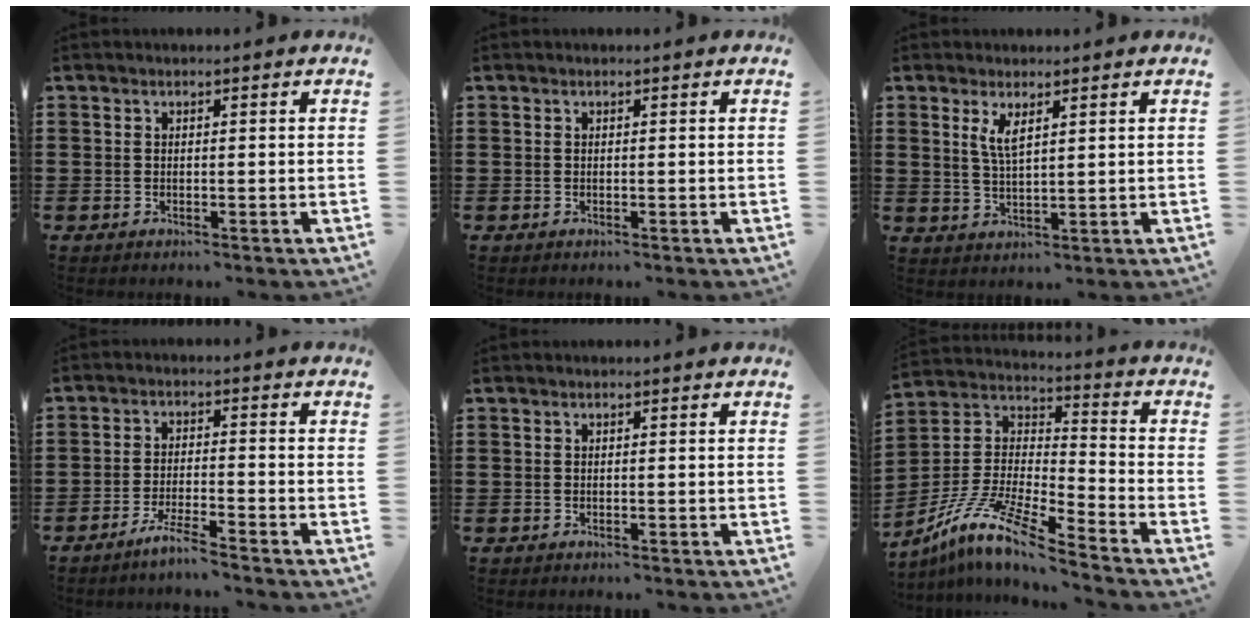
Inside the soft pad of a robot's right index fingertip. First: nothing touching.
{"total": 0.0}
{"total": 3.5, "force": [1.8, 1.0, 2.8], "torque": [-0.061, 0.003, 0.032]}
{"total": 3.9, "force": [-3.5, -0.5, 1.6], "torque": [-0.034, -0.005, -0.068]}
{"total": 0.0}
{"total": 10.7, "force": [-8.7, 0.8, 6.3], "torque": [-0.155, -0.005, -0.185]}